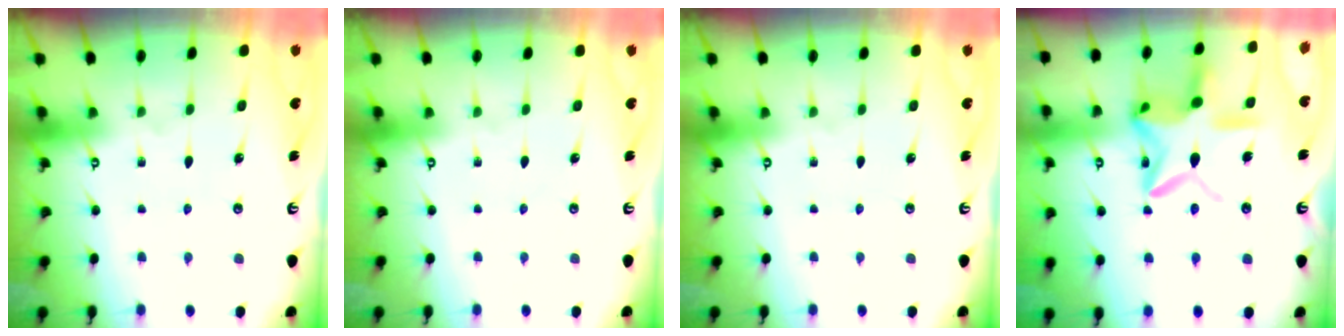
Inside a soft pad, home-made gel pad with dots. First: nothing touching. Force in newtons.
{"total": 0.0}
{"total": 0.0}
{"total": 17.4, "press": 17.4, "slide": 1.3}